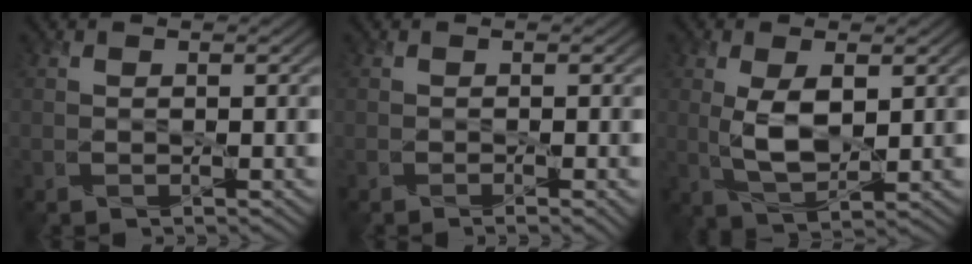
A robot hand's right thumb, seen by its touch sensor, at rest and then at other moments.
{"total": 0.9, "force": [-0.3, 0.0, 0.9], "torque": [-0.014, -0.004, -0.005]}
{"total": 6.3, "force": [0.7, 3.0, 5.5], "torque": [-0.122, -0.003, 0.020]}